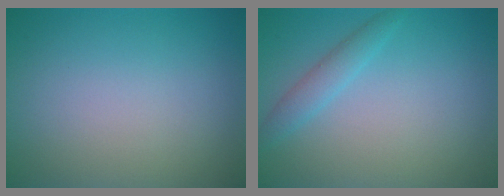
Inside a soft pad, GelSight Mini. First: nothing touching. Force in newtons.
{"total": 1.8, "press": 1.8, "slide": 0.1}